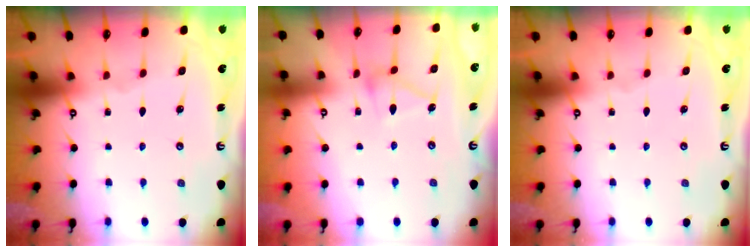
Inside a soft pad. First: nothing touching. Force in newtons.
{"total": 10.1, "press": 10.1, "slide": 0.9}
{"total": 0.0}